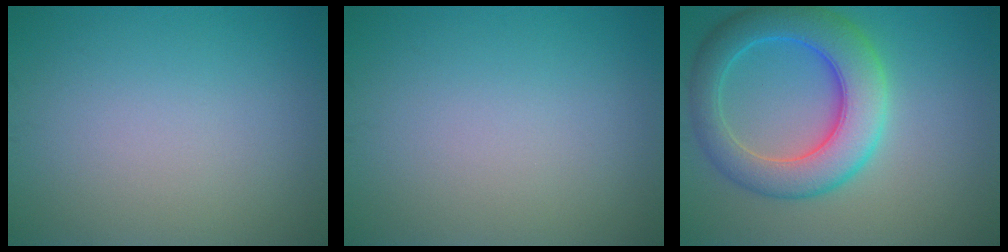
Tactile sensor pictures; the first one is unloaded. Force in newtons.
{"total": 0.0}
{"total": 7.9, "press": 7.9, "slide": 0.1}